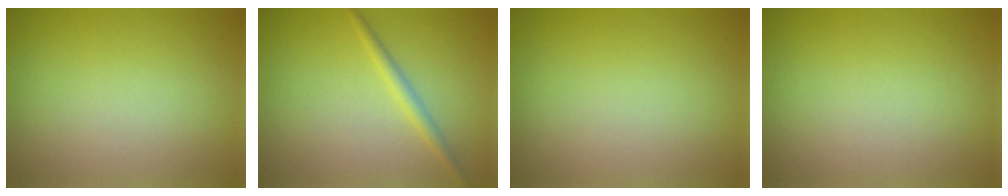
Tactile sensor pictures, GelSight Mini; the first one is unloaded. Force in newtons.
{"total": 1.5, "press": 1.5, "slide": 0.0}
{"total": 0.0}
{"total": 0.0}